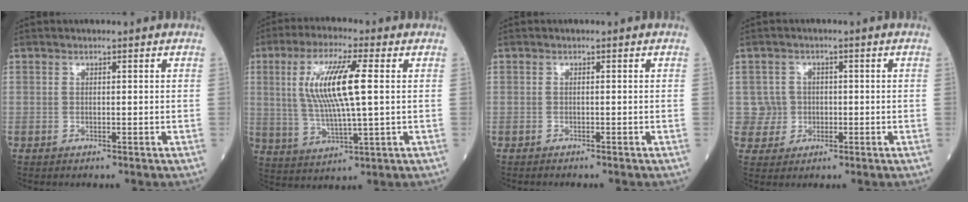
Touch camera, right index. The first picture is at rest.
{"total": 11.6, "force": [2.1, 1.4, 11.3], "torque": [-0.230, 0.003, 0.041]}
{"total": 1.4, "force": [-1.3, 0.1, 0.5], "torque": [-0.008, -0.001, -0.015]}
{"total": 3.6, "force": [0.0, 3.6, -0.4], "torque": [0.023, 0.009, -0.001]}